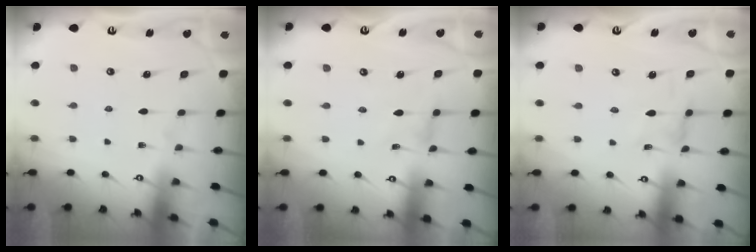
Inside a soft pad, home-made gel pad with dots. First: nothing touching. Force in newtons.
{"total": 0.6, "press": 0.5, "slide": 0.2}
{"total": 0.0}